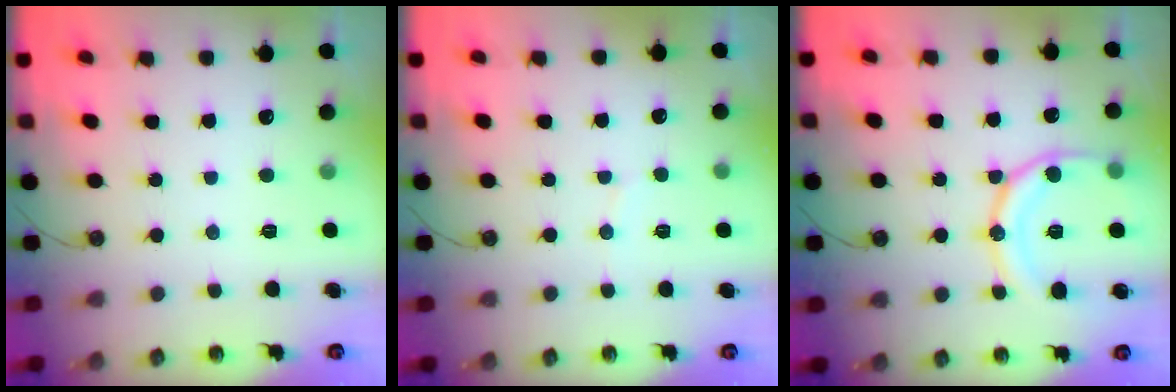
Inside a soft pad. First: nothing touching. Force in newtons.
{"total": 3.9, "press": 3.9, "slide": 0.5}
{"total": 15.8, "press": 15.7, "slide": 1.7}